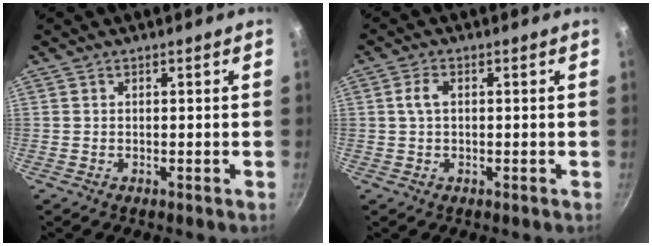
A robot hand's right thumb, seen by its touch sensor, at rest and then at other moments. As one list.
[{"total": 2.8, "force": [0.5, 1.6, 2.2], "torque": [-0.043, 0.008, 0.008]}]